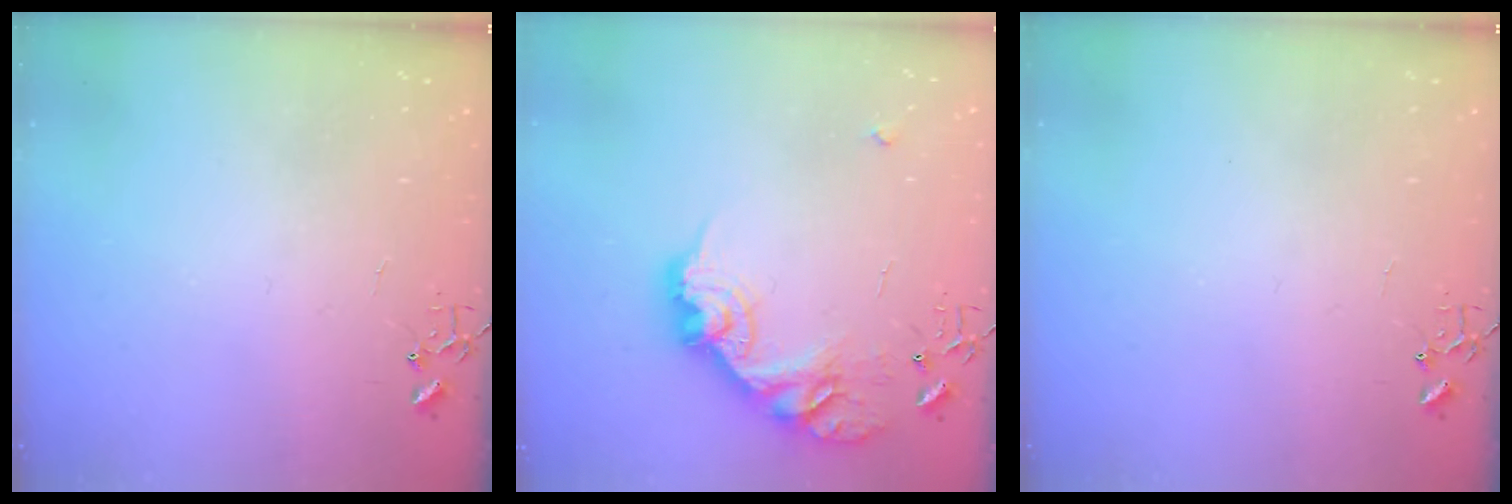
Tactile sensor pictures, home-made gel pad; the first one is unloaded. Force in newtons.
{"total": 18.3, "press": 18.3, "slide": 1.0}
{"total": 0.0}